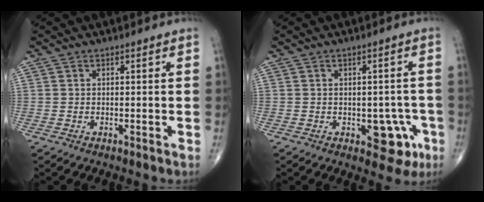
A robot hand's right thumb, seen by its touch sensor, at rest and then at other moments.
{"total": 7.0, "force": [-2.5, 4.0, 5.2], "torque": [-0.029, 0.010, -0.023]}